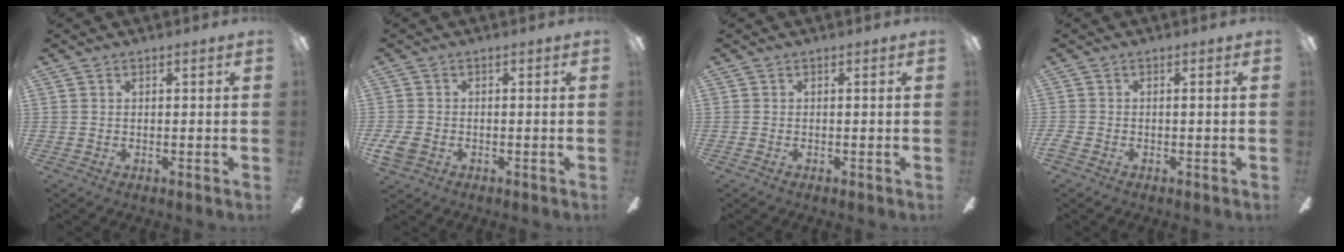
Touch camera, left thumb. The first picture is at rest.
{"total": 4.0, "force": [-1.4, 2.8, 2.4], "torque": [-0.056, 0.004, -0.027]}
{"total": 0.7, "force": [-0.2, -0.1, 0.6], "torque": [-0.009, -0.001, -0.003]}
{"total": 1.5, "force": [-0.5, 0.2, 1.4], "torque": [-0.025, 0.002, -0.009]}